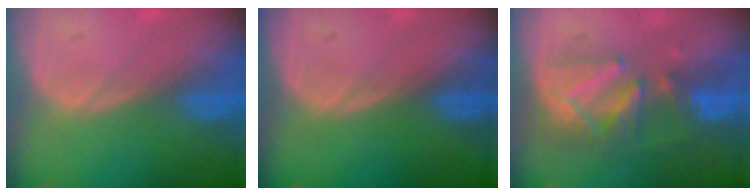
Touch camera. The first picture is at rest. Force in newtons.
{"total": 0.0}
{"total": 8.2, "press": 7.5, "slide": 3.1}